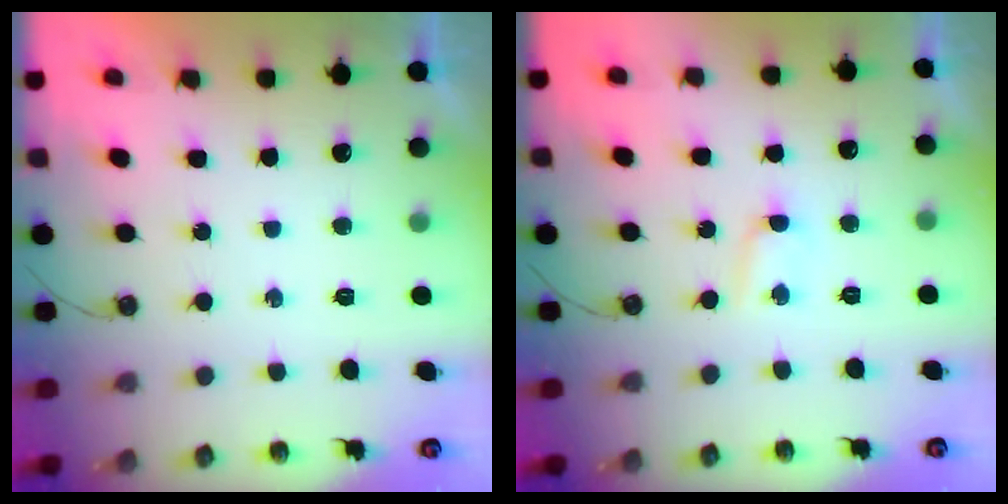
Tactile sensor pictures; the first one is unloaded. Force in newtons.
{"total": 2.4, "press": 2.3, "slide": 0.4}